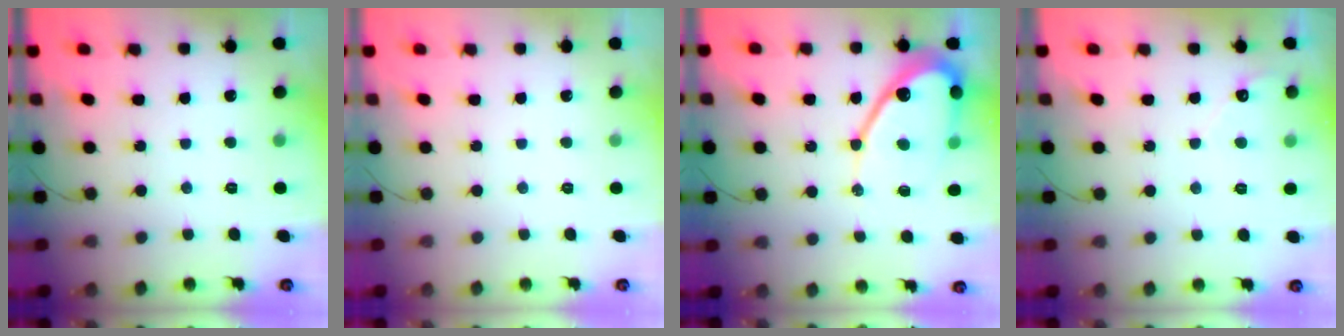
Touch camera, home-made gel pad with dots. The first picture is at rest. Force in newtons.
{"total": 0.0}
{"total": 14.2, "press": 14.1, "slide": 1.1}
{"total": 2.7, "press": 2.7, "slide": 0.2}